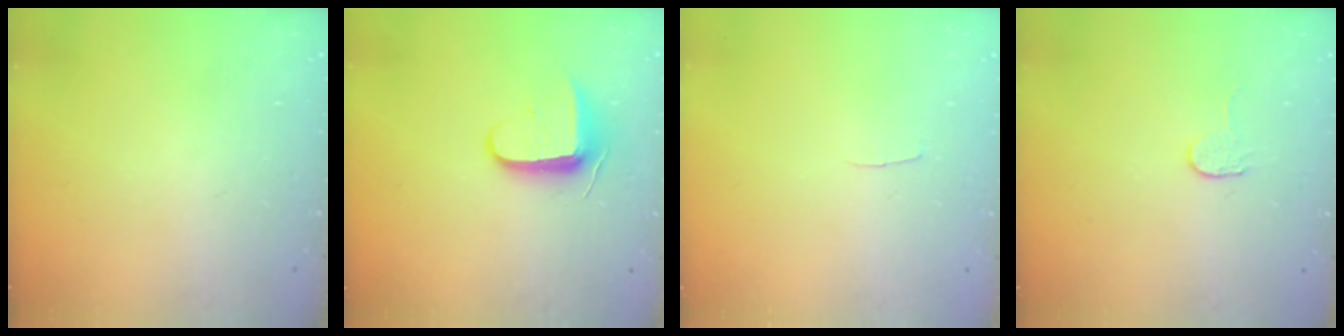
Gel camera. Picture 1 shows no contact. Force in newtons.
{"total": 8.9, "press": 8.9, "slide": 0.9}
{"total": 2.0, "press": 2.0, "slide": 0.2}
{"total": 2.7, "press": 2.7, "slide": 0.2}